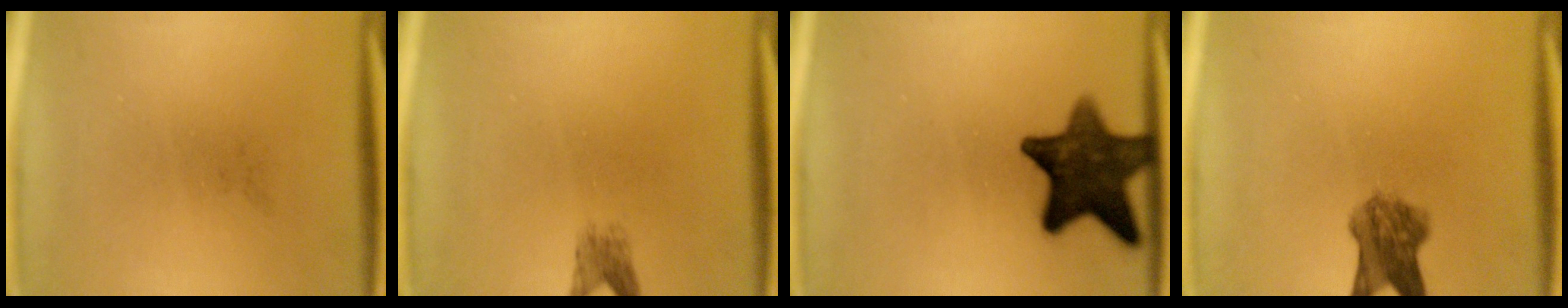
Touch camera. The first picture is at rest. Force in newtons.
{"total": 2.0}
{"total": 12.7}
{"total": 5.9}